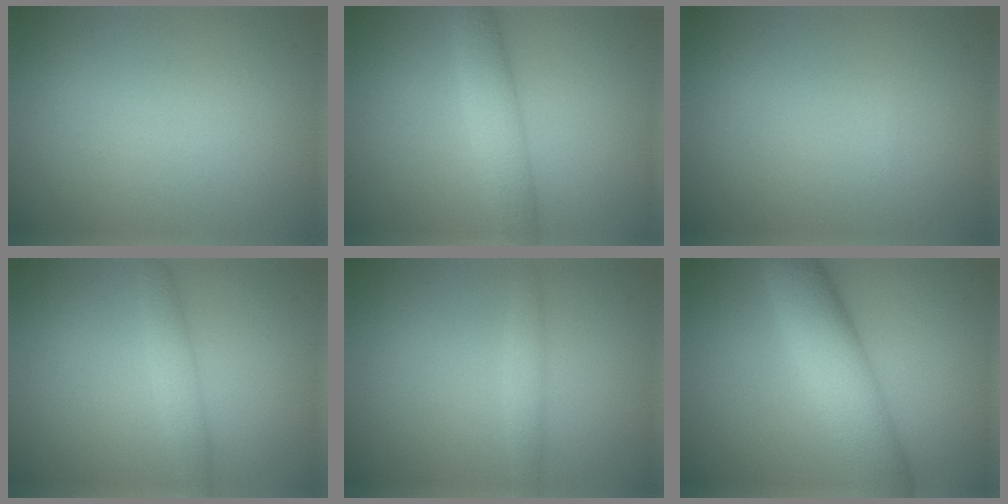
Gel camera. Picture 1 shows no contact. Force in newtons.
{"total": 4.4, "press": 4.4, "slide": 0.1}
{"total": 0.0}
{"total": 2.0, "press": 2.0, "slide": 0.1}
{"total": 1.4, "press": 1.4, "slide": 0.0}
{"total": 8.1, "press": 8.1, "slide": 0.1}